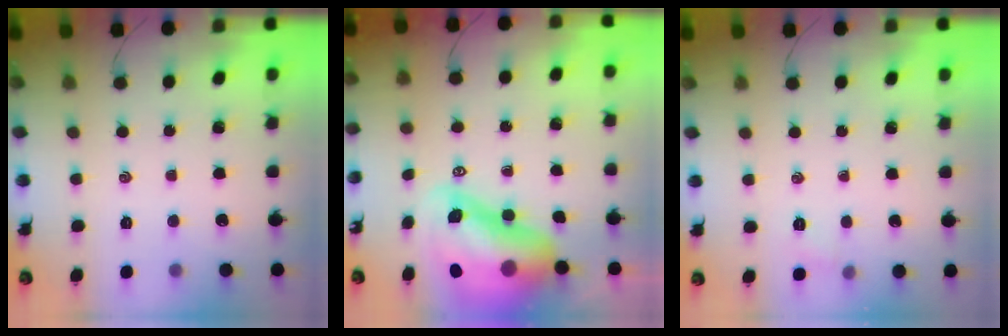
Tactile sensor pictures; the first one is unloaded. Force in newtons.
{"total": 17.0, "press": 16.3, "slide": 5.1}
{"total": 4.4, "press": 4.1, "slide": 1.4}